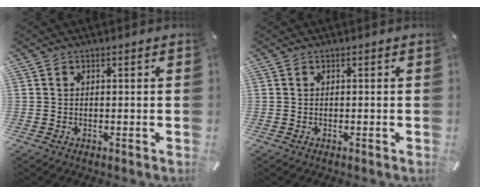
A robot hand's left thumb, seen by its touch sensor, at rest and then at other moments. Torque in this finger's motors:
{"motor_torque": [-0.01, -0.01, 0.00, 0.00, 0.00]}